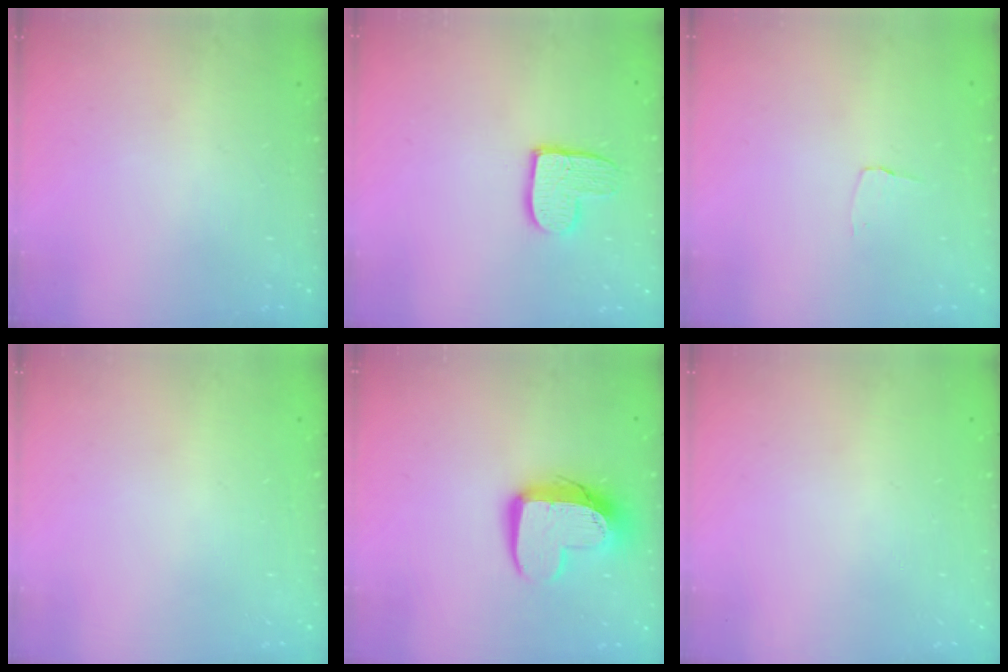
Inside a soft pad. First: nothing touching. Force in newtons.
{"total": 10.0, "press": 10.0, "slide": 0.5}
{"total": 2.6, "press": 2.6, "slide": 0.2}
{"total": 0.0}
{"total": 13.2, "press": 13.2, "slide": 1.1}
{"total": 0.0}